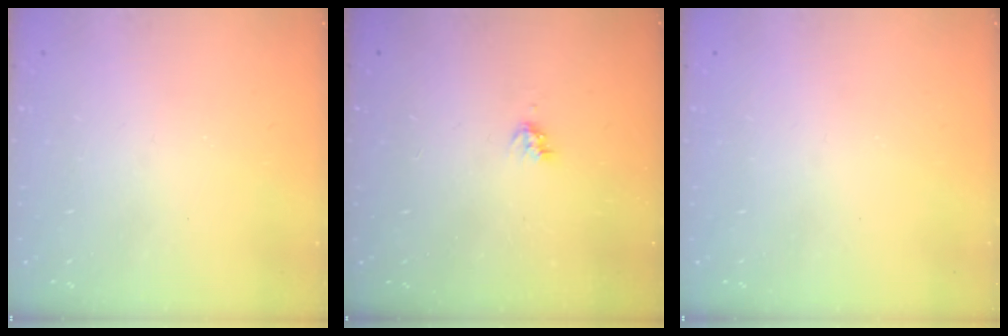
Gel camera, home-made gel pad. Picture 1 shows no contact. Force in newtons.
{"total": 2.6, "press": 2.6, "slide": 0.4}
{"total": 0.0}